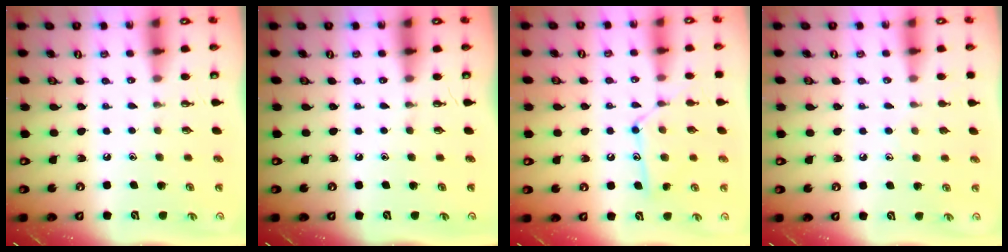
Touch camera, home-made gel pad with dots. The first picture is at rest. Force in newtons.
{"total": 0.0}
{"total": 13.0, "press": 12.9, "slide": 0.8}
{"total": 5.8, "press": 5.7, "slide": 0.6}